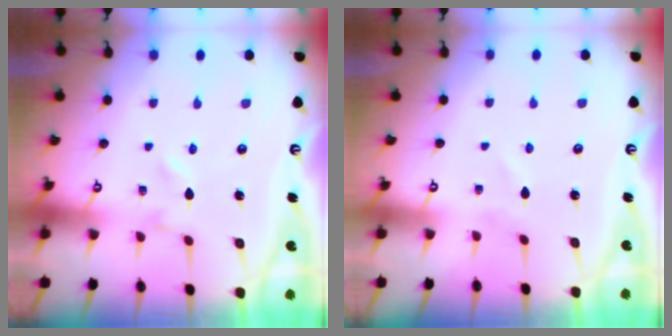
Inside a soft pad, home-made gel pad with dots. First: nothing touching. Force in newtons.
{"total": 1.1, "press": 1.1, "slide": 0.1}